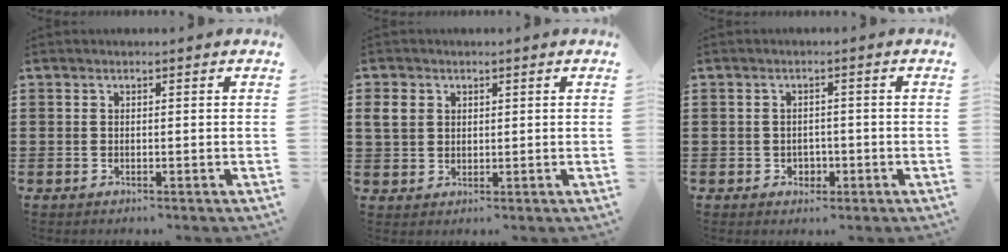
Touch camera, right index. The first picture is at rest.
{"total": 3.1, "force": [1.0, 2.7, 1.4], "torque": [-0.037, 0.010, 0.017]}
{"total": 1.7, "force": [-0.7, 1.4, 0.7], "torque": [-0.017, 0.000, -0.017]}